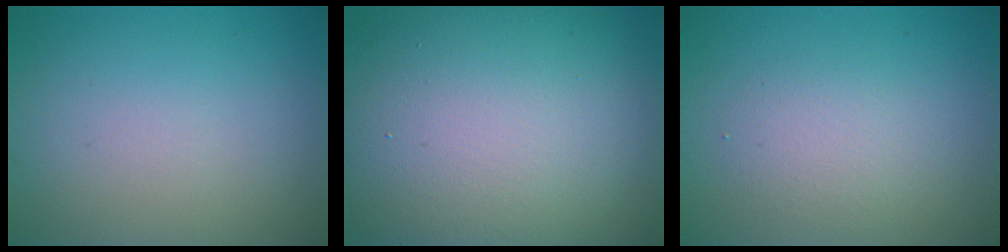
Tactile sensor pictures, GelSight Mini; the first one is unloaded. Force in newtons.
{"total": 17.7, "press": 17.7, "slide": 1.2}
{"total": 2.4, "press": 2.4, "slide": 0.2}